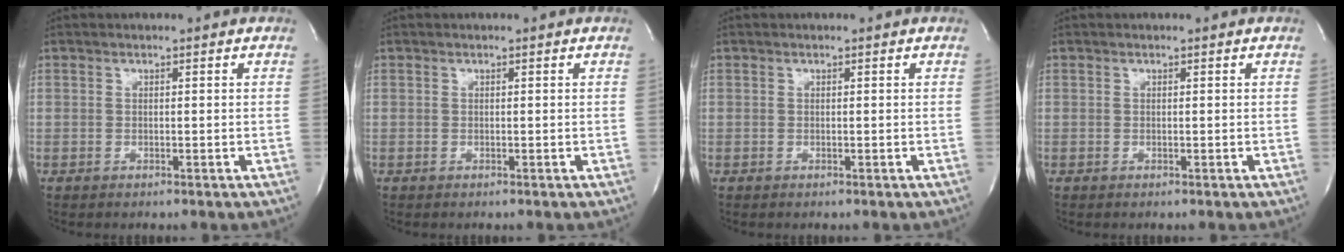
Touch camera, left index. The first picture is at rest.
{"total": 0.0}
{"total": 0.0}
{"total": 0.0}